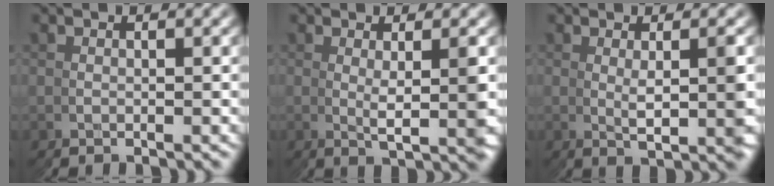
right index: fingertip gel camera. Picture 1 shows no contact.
{"total": 3.4, "force": [0.6, -1.9, 2.8], "torque": [-0.039, 0.018, 0.007]}
{"total": 3.0, "force": [0.6, -1.8, 2.4], "torque": [-0.030, 0.018, 0.008]}